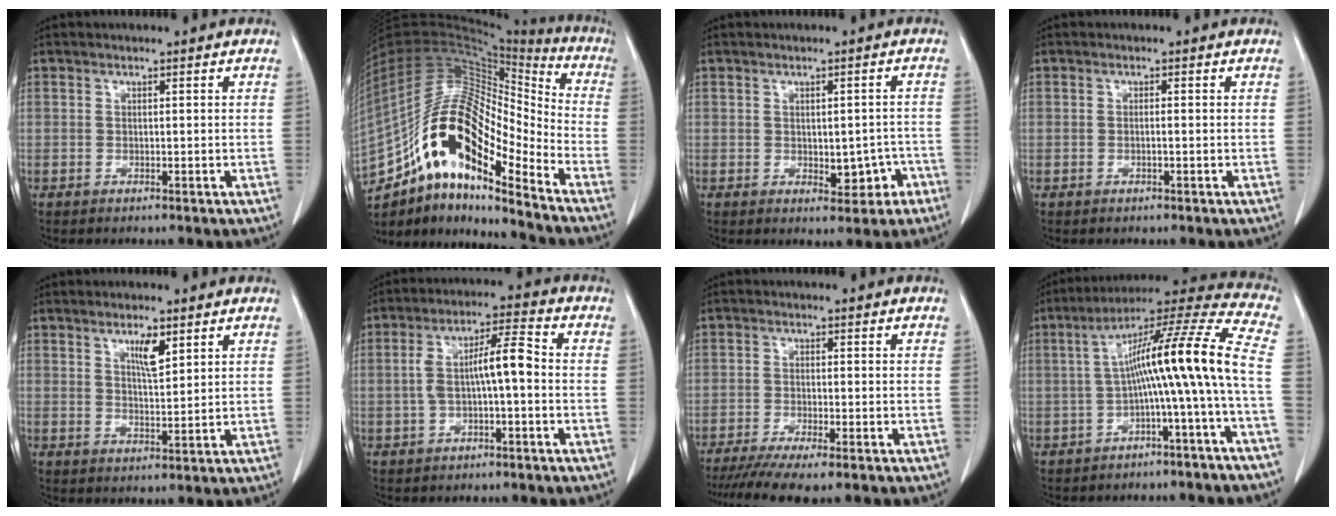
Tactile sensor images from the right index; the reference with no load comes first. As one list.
[{"total": 21.1, "force": [-12.6, 5.8, 15.9], "torque": [-0.318, 0.030, -0.221]}, {"total": 4.6, "force": [-1.6, 2.5, 3.4], "torque": [-0.032, 0.012, -0.009]}, {"total": 0.8, "force": [-0.2, 0.0, 0.7], "torque": [-0.015, 0.001, -0.003]}, {"total": 4.0, "force": [2.3, 0.9, 3.2], "torque": [-0.057, -0.003, 0.041]}, {"total": 7.6, "force": [-0.6, 1.5, 7.4], "torque": [-0.142, 0.030, -0.011]}, {"total": 9.4, "force": [-7.7, 0.5, 5.3], "torque": [-0.073, -0.019, -0.120]}, {"total": 14.3, "force": [-2.0, -1.7, 14.0], "torque": [-0.208, 0.038, -0.038]}]